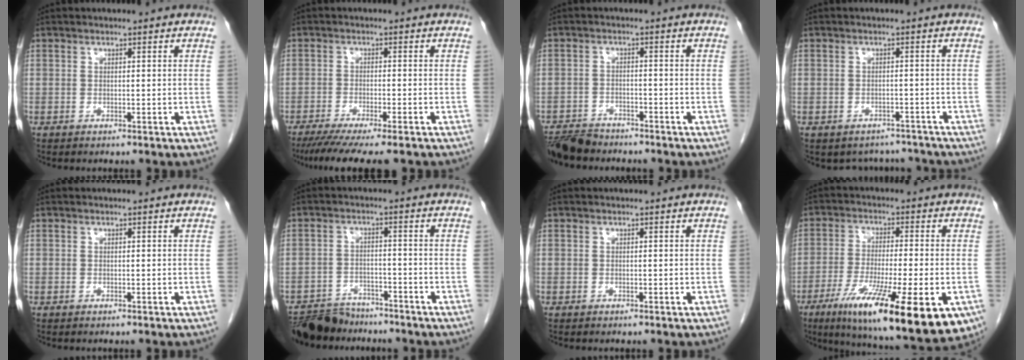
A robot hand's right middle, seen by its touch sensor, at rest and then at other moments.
{"total": 10.6, "force": [-8.7, 0.3, 6.0], "torque": [-0.076, -0.023, -0.132]}
{"total": 5.8, "force": [-5.5, 1.6, 1.1], "torque": [-0.016, -0.015, -0.097]}
{"total": 5.1, "force": [-4.5, 2.4, -0.1], "torque": [0.011, 0.018, -0.055]}
{"total": 0.0}
{"total": 8.2, "force": [-7.6, 2.9, 0.8], "torque": [-0.010, 0.000, -0.126]}
{"total": 0.0}
{"total": 20.8, "force": [-10.6, 3.4, 17.6], "torque": [-0.229, -0.047, -0.166]}